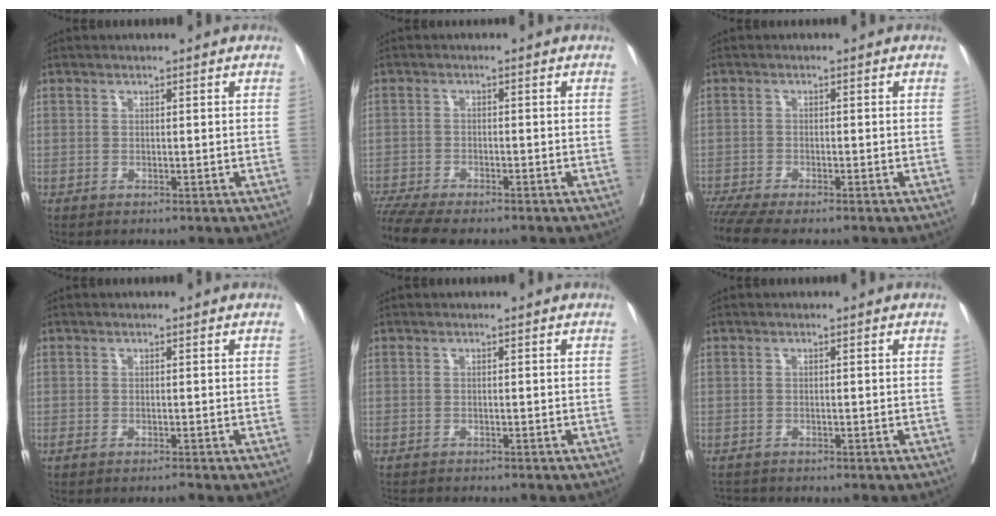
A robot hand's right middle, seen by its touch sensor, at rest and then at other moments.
{"total": 9.3, "force": [-8.2, 1.5, 4.2], "torque": [-0.070, -0.006, -0.132]}
{"total": 6.4, "force": [-5.5, 0.5, 3.2], "torque": [-0.051, -0.010, -0.094]}
{"total": 0.9, "force": [-0.7, -0.1, 0.4], "torque": [-0.014, -0.004, -0.015]}
{"total": 4.2, "force": [-4.0, 0.5, 1.3], "torque": [-0.013, -0.009, -0.060]}
{"total": 1.6, "force": [-1.6, 0.3, -0.1], "torque": [0.000, -0.007, -0.028]}